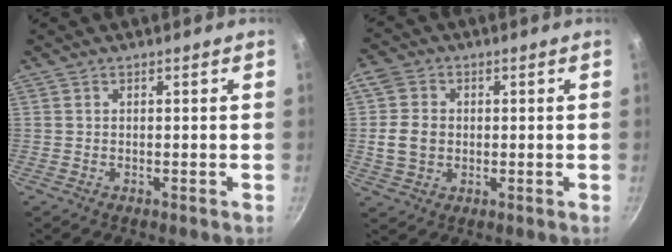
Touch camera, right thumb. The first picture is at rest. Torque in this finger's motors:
{"motor_torque": [0.11, 0.30, 0.18, 0.17, 0.15]}